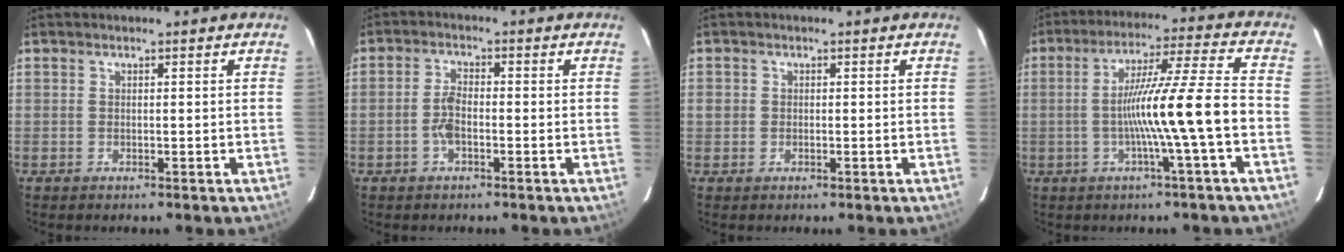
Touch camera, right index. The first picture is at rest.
{"total": 3.3, "force": [-1.0, 1.2, 2.9], "torque": [-0.063, 0.004, -0.021]}
{"total": 1.6, "force": [0.0, 1.4, 0.7], "torque": [-0.016, 0.006, 0.004]}
{"total": 12.1, "force": [-2.8, -1.7, 11.6], "torque": [-0.201, 0.011, -0.047]}